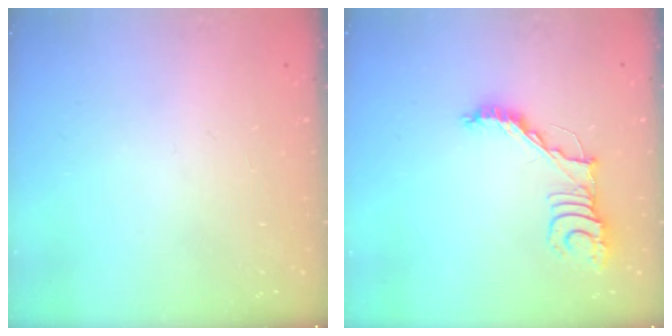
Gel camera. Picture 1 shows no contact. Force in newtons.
{"total": 12.2, "press": 12.2, "slide": 1.0}